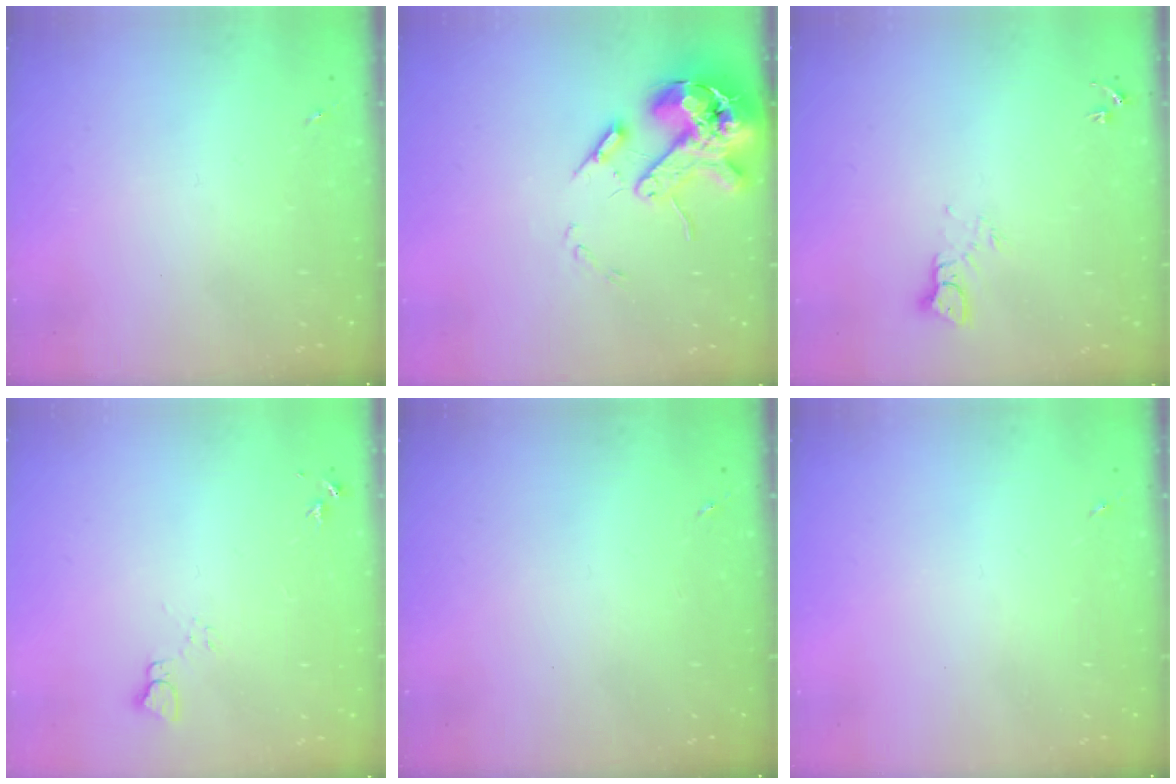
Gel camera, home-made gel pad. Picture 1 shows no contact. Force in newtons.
{"total": 15.3, "press": 15.1, "slide": 2.6}
{"total": 3.7, "press": 3.7, "slide": 0.4}
{"total": 3.7, "press": 3.7, "slide": 0.4}
{"total": 0.0}
{"total": 0.0}